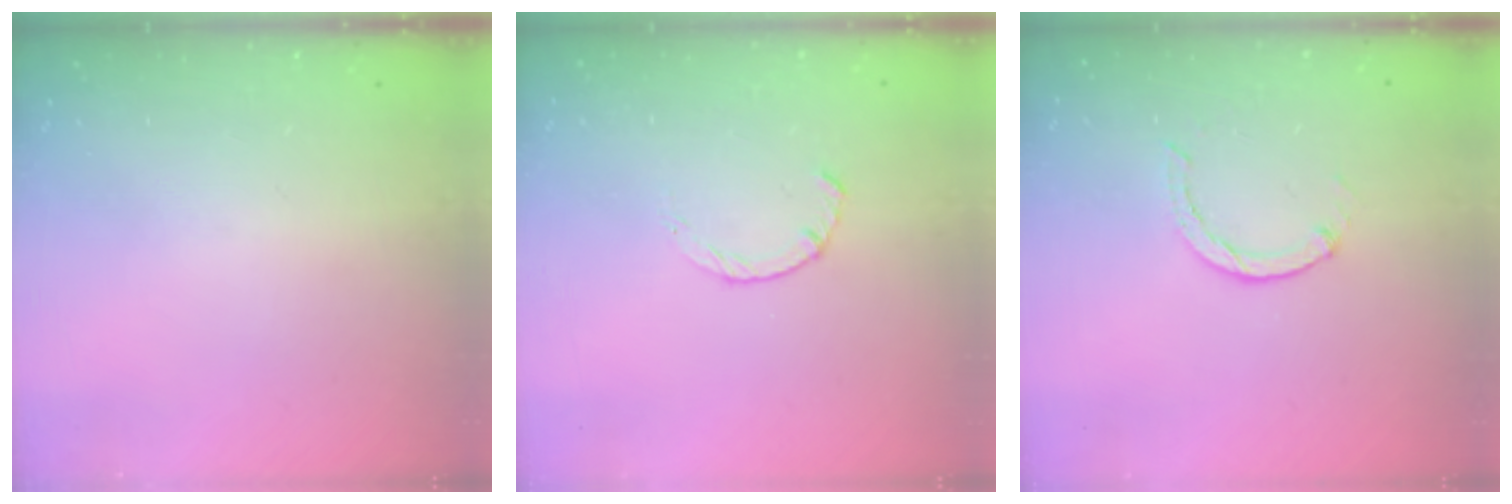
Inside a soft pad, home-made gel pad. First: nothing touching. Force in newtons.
{"total": 2.2, "press": 2.2, "slide": 0.4}
{"total": 0.0}